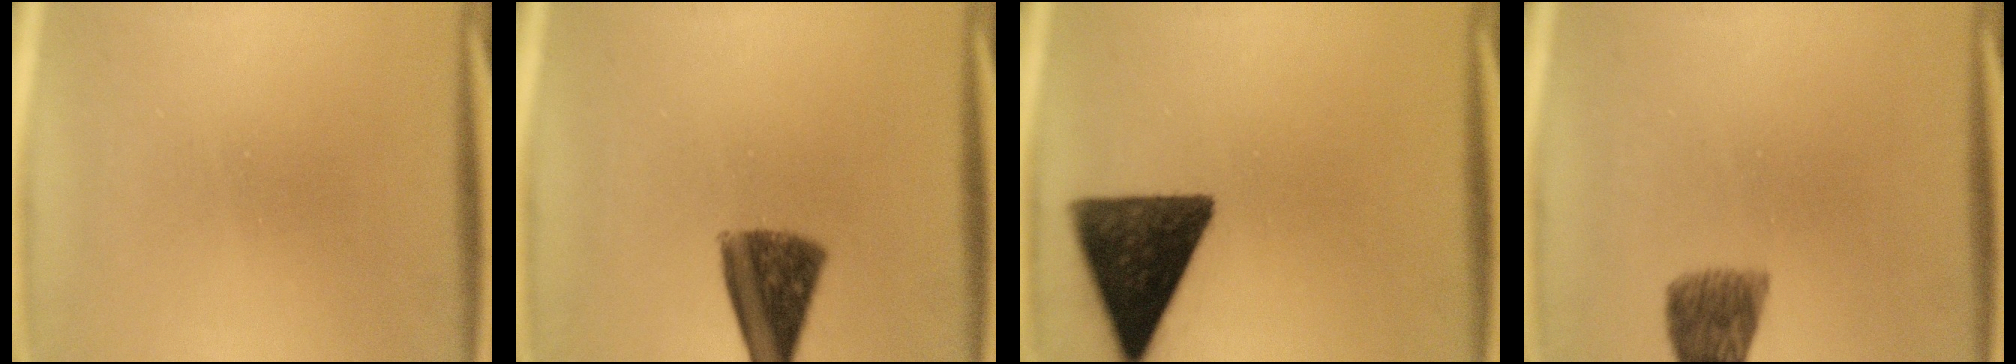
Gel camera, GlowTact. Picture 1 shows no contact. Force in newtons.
{"total": 9.8}
{"total": 14.2}
{"total": 6.4}